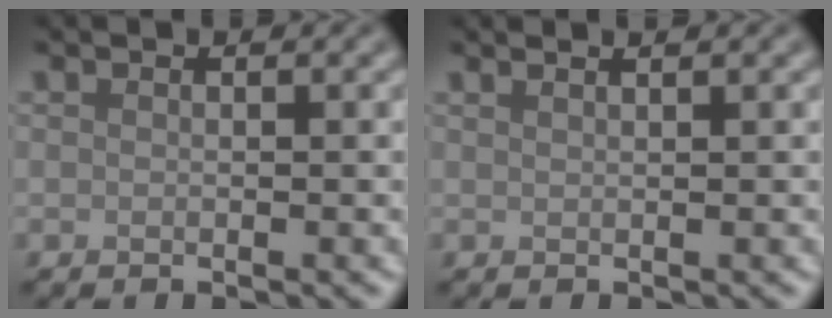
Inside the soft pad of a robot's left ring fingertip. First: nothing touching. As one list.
[{"total": 2.1, "force": [1.5, 0.8, 1.2], "torque": [0.001, 0.002, -0.002]}]